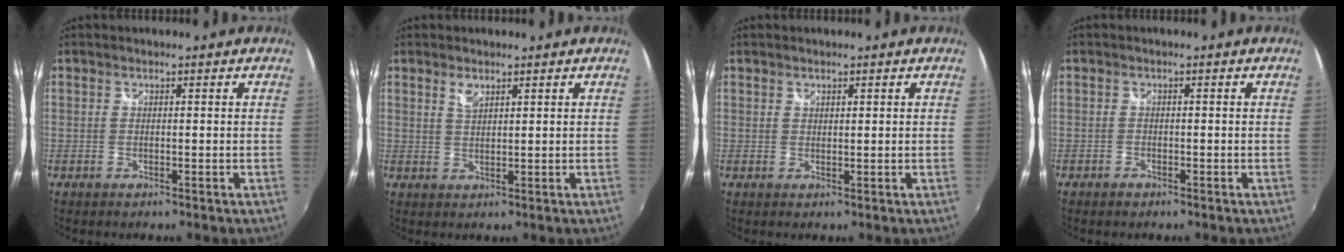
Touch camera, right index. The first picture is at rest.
{"total": 2.1, "force": [1.4, 0.9, 1.4], "torque": [-0.024, 0.001, 0.025]}
{"total": 0.7, "force": [0.6, 0.4, 0.2], "torque": [-0.002, 0.000, 0.010]}
{"total": 1.2, "force": [-0.9, 0.8, 0.3], "torque": [-0.006, 0.001, -0.015]}